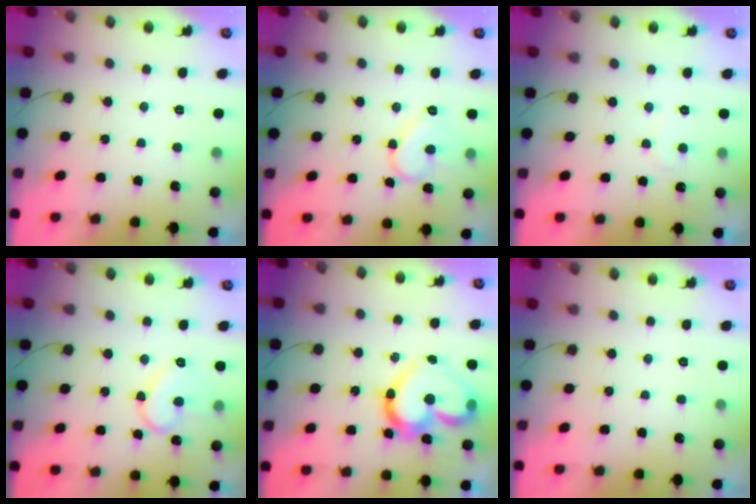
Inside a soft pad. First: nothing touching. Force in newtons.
{"total": 8.5, "press": 8.5, "slide": 0.7}
{"total": 5.3, "press": 5.3, "slide": 0.3}
{"total": 10.2, "press": 10.1, "slide": 0.8}
{"total": 18.5, "press": 18.4, "slide": 1.9}
{"total": 0.0}